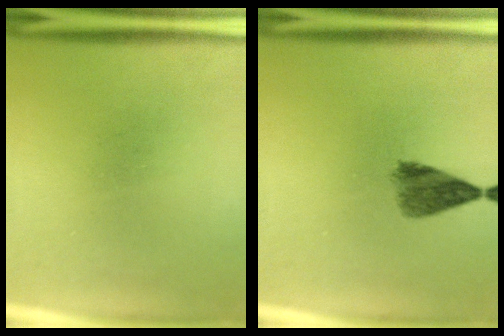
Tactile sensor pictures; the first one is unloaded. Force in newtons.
{"total": 4.2}